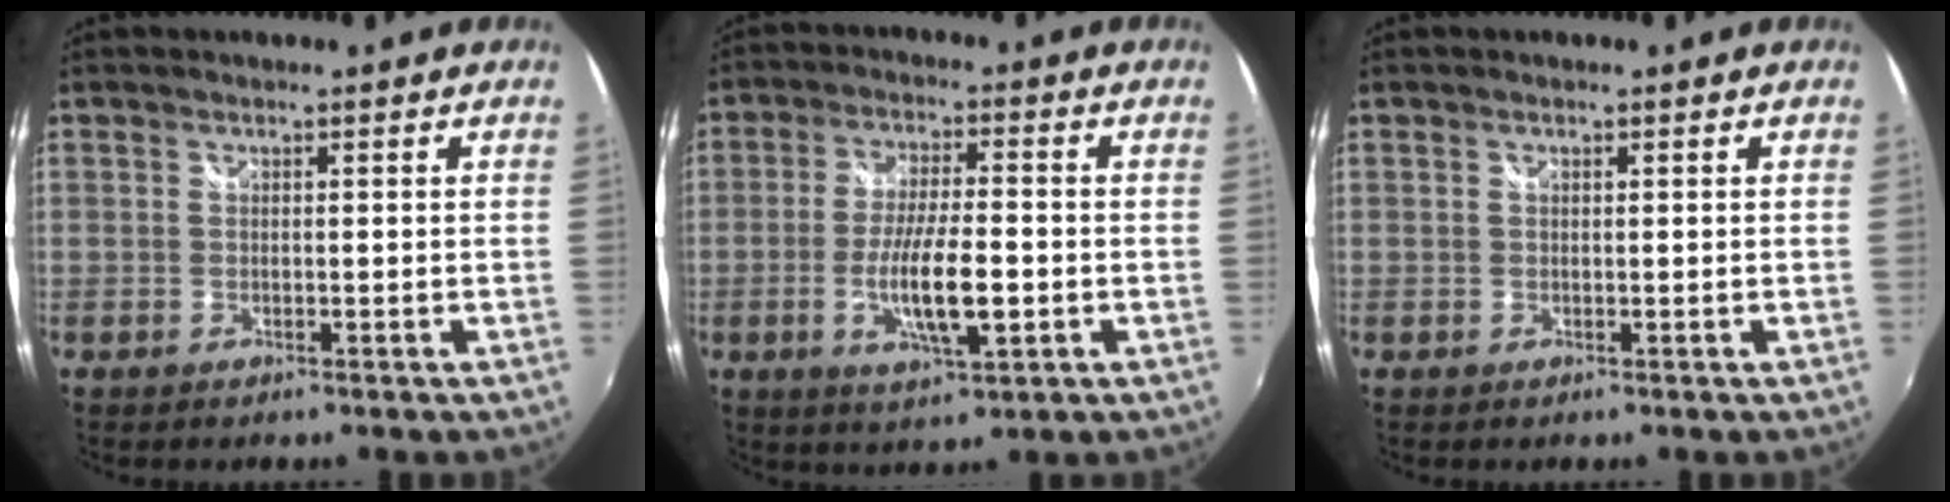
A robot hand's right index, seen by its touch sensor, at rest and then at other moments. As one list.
[{"total": 10.3, "force": [-2.7, 2.4, 9.7], "torque": [-0.184, -0.012, -0.045]}, {"total": 0.0}]